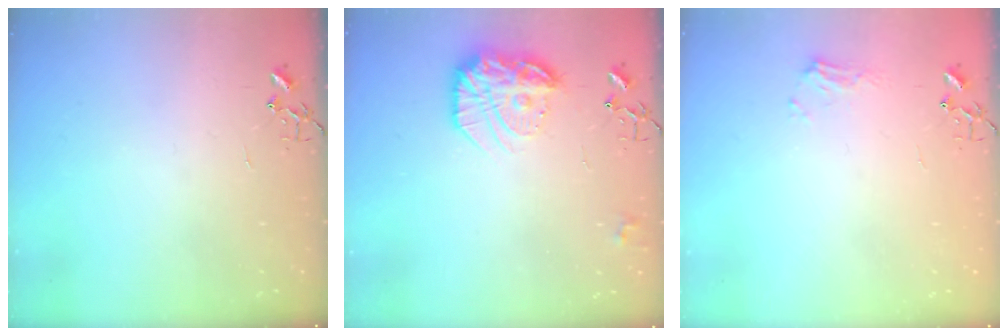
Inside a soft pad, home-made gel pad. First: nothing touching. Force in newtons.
{"total": 17.5, "press": 17.5, "slide": 1.4}
{"total": 7.2, "press": 7.2, "slide": 0.8}